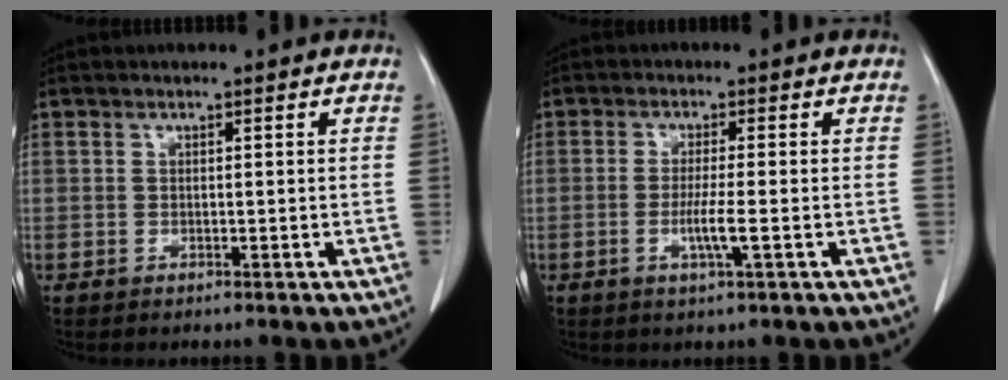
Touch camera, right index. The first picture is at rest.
{"total": 3.8, "force": [-1.0, -0.2, 3.6], "torque": [-0.071, -0.006, -0.018]}